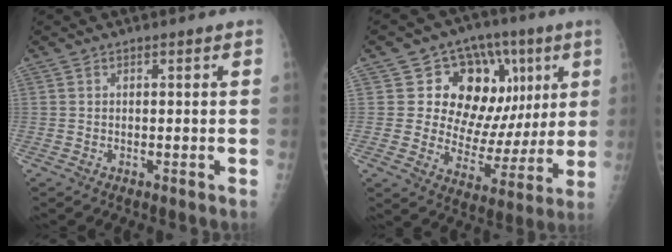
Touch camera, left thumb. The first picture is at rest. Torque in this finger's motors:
{"motor_torque": [0.21, 0.26, 0.63, -0.22, 0.08]}